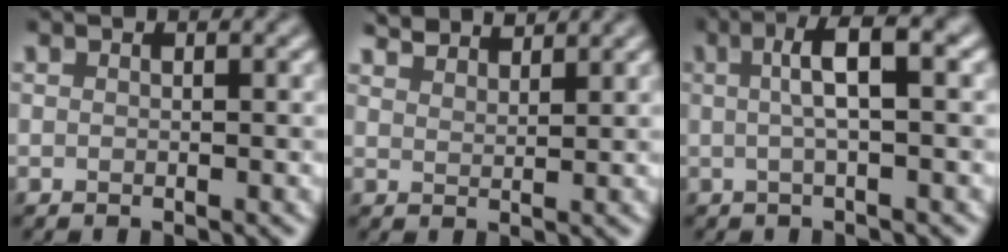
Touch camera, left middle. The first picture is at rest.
{"total": 3.2, "force": [3.1, 0.4, 0.8], "torque": [-0.014, 0.008, 0.052]}
{"total": 4.4, "force": [0.9, 0.9, 4.2], "torque": [-0.069, 0.015, 0.011]}